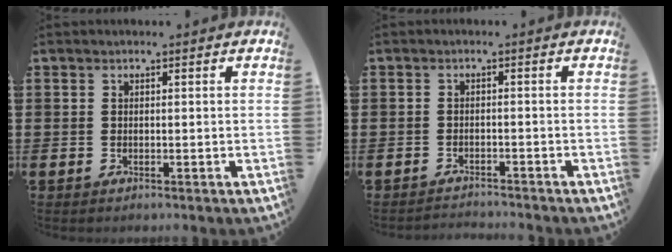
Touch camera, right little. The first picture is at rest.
{"total": 1.4, "force": [-1.4, -0.1, -0.2], "torque": [0.000, 0.004, -0.030]}